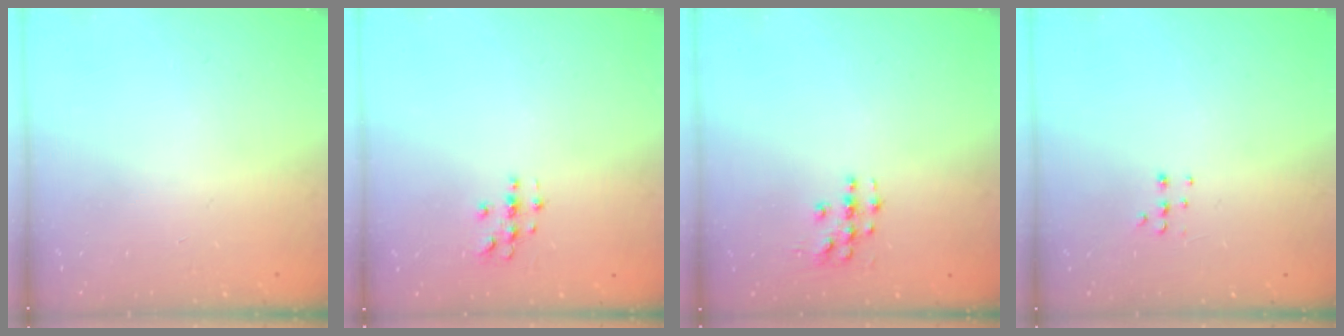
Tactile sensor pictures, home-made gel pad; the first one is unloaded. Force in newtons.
{"total": 2.8, "press": 2.8, "slide": 0.3}
{"total": 3.9, "press": 3.9, "slide": 0.2}
{"total": 5.7, "press": 5.6, "slide": 1.0}